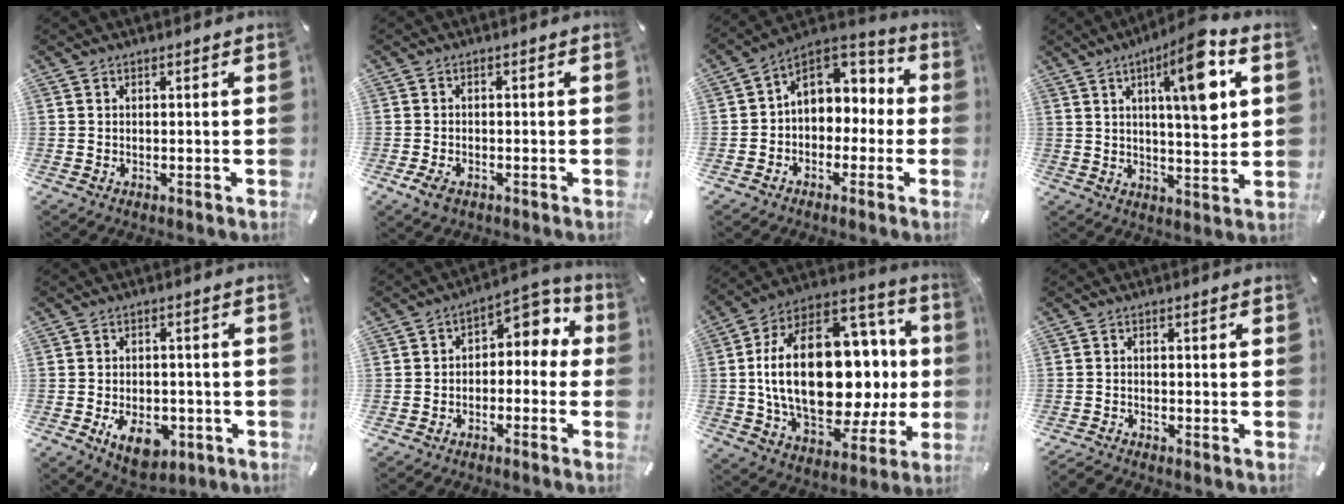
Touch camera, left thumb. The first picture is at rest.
{"total": 2.7, "force": [-1.5, 1.6, 1.6], "torque": [-0.040, 0.002, -0.031]}
{"total": 8.2, "force": [1.1, 7.6, 2.8], "torque": [-0.043, -0.003, 0.022]}
{"total": 13.8, "force": [5.4, 3.3, 12.2], "torque": [-0.178, -0.017, 0.077]}
{"total": 8.8, "force": [-3.2, 5.7, 6.0], "torque": [-0.106, 0.002, -0.056]}
{"total": 5.1, "force": [0.0, 4.2, 3.0], "torque": [-0.038, -0.006, -0.008]}
{"total": 30.5, "force": [1.0, 18.0, 24.6], "torque": [-0.463, -0.014, 0.032]}
{"total": 2.1, "force": [-2.0, 0.3, 0.4], "torque": [-0.020, 0.005, -0.045]}